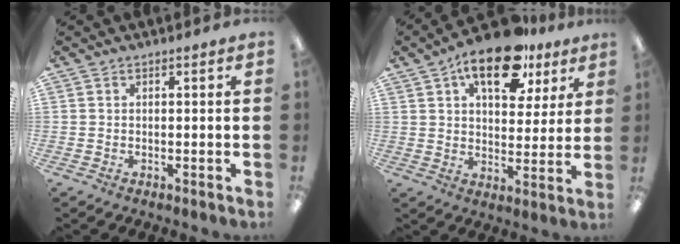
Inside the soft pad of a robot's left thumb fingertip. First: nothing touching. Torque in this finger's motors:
{"motor_torque": [0.27, 0.68, 1.80, -0.97, 0.32]}